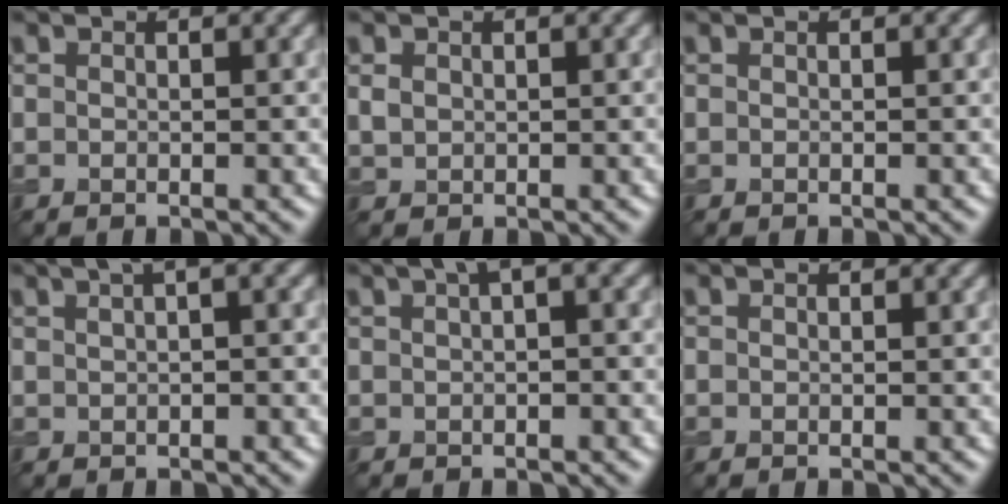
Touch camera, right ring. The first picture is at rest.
{"total": 1.1, "force": [0.3, 0.9, 0.5], "torque": [-0.010, 0.000, 0.008]}
{"total": 0.0}
{"total": 3.7, "force": [1.9, 1.2, 3.0], "torque": [-0.033, 0.014, 0.021]}
{"total": 2.6, "force": [1.1, 0.5, 2.3], "torque": [-0.029, 0.015, 0.016]}
{"total": 0.0}